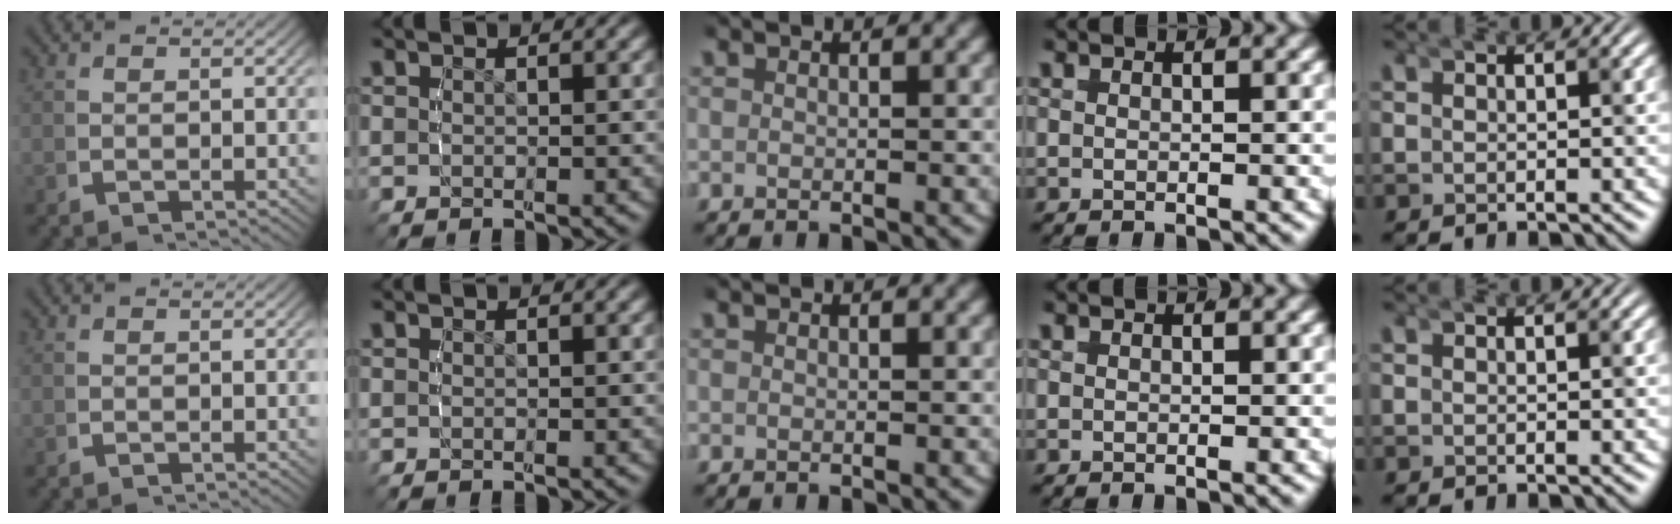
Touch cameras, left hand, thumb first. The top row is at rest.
{}